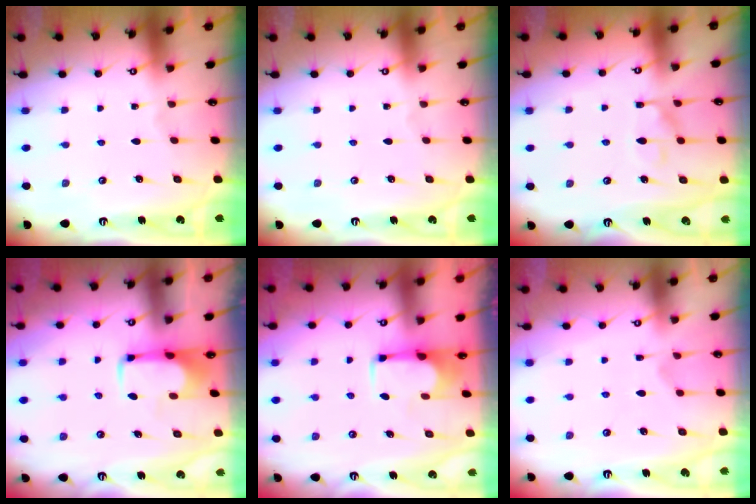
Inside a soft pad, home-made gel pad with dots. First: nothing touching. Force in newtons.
{"total": 0.0}
{"total": 9.1, "press": 9.0, "slide": 1.0}
{"total": 1.9, "press": 1.9, "slide": 0.4}
{"total": 1.9, "press": 1.7, "slide": 0.8}
{"total": 2.9, "press": 2.6, "slide": 1.3}